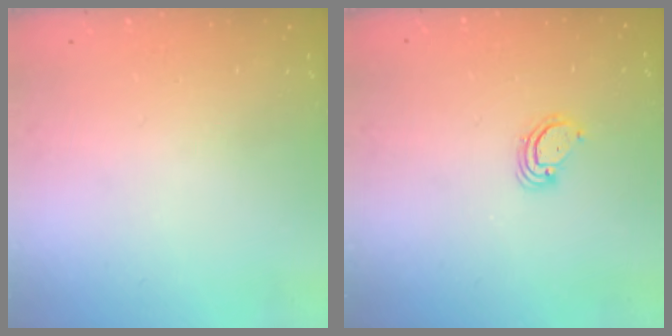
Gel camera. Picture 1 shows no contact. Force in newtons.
{"total": 2.9, "press": 2.9, "slide": 0.2}